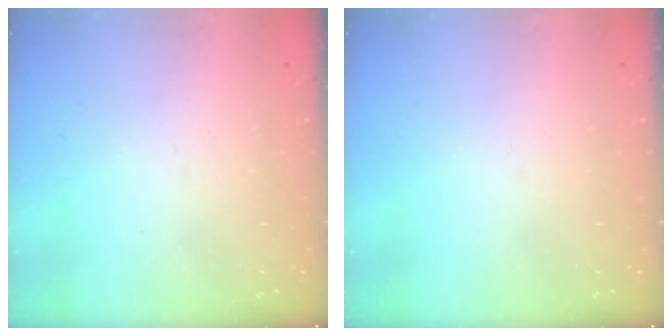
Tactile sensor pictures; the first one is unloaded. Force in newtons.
{"total": 0.0}